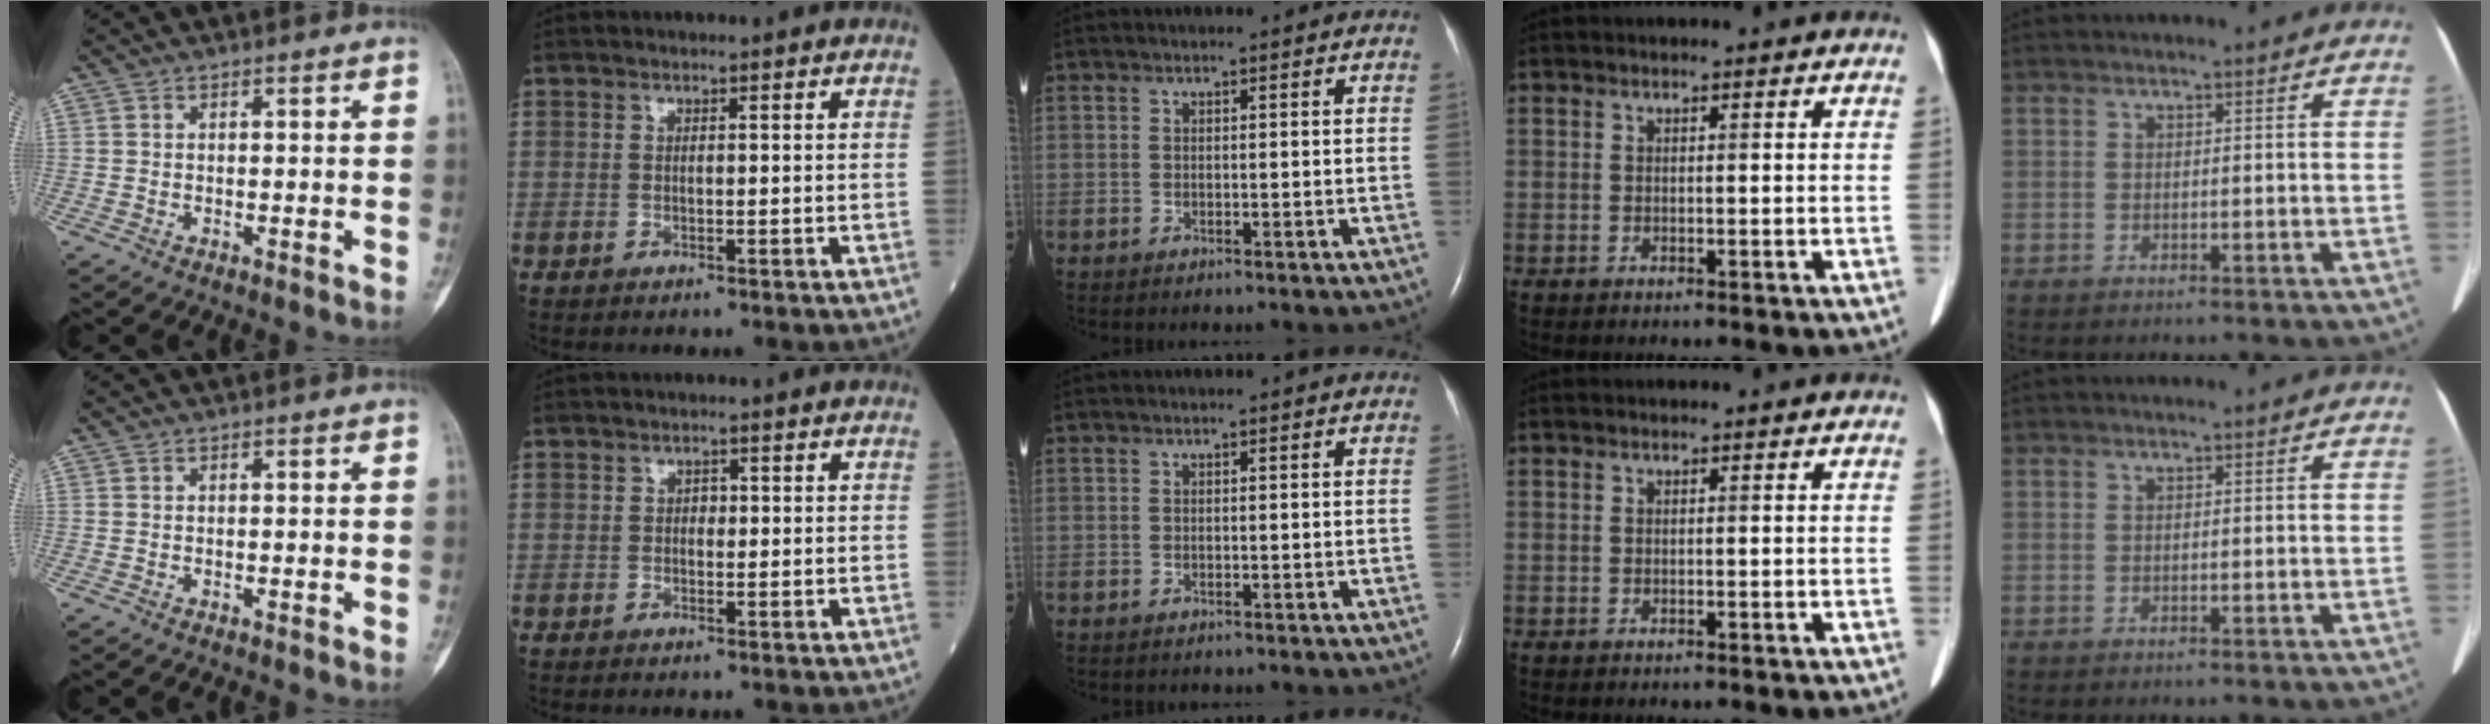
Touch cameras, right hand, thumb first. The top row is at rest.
{"index": {"total": 1.0, "force": [0.1, 0.7, 0.7], "torque": [-0.008, 0.003, 0.002]}}